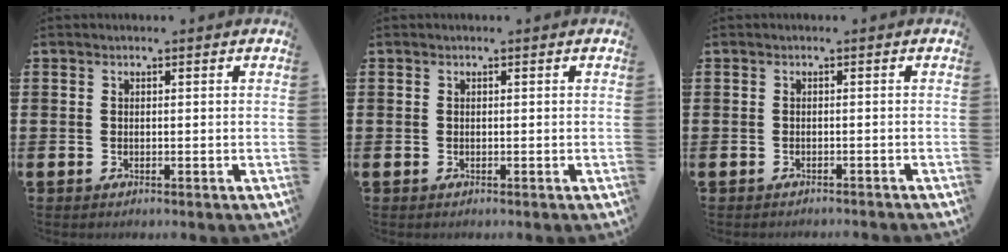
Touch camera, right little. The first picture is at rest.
{"total": 0.0}
{"total": 0.6, "force": [-0.6, -0.1, 0.0], "torque": [0.001, -0.002, -0.012]}